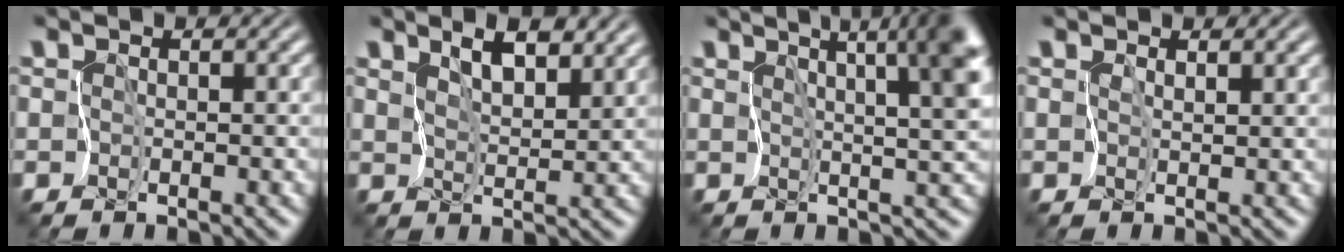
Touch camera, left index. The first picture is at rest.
{"total": 4.1, "force": [3.0, 1.2, 2.5], "torque": [-0.042, -0.001, 0.057]}
{"total": 10.8, "force": [4.7, 3.2, 9.1], "torque": [-0.115, 0.027, 0.052]}
{"total": 1.6, "force": [1.1, 0.5, 1.1], "torque": [-0.014, 0.000, 0.023]}